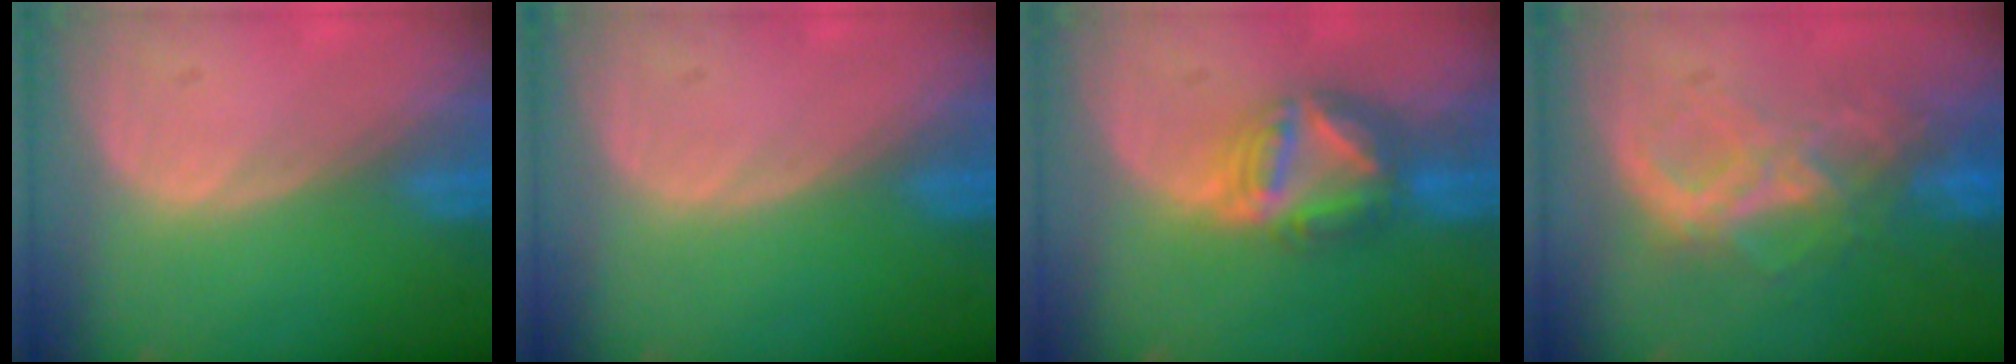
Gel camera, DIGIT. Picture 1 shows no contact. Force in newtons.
{"total": 0.0}
{"total": 7.9, "press": 6.7, "slide": 4.1}
{"total": 8.6, "press": 7.5, "slide": 4.2}